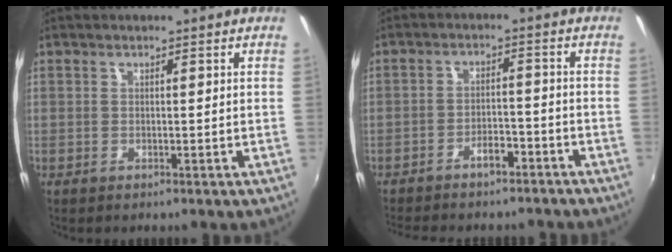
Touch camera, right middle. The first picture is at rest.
{"total": 7.7, "force": [-6.6, 2.6, 3.1], "torque": [-0.073, 0.009, -0.092]}